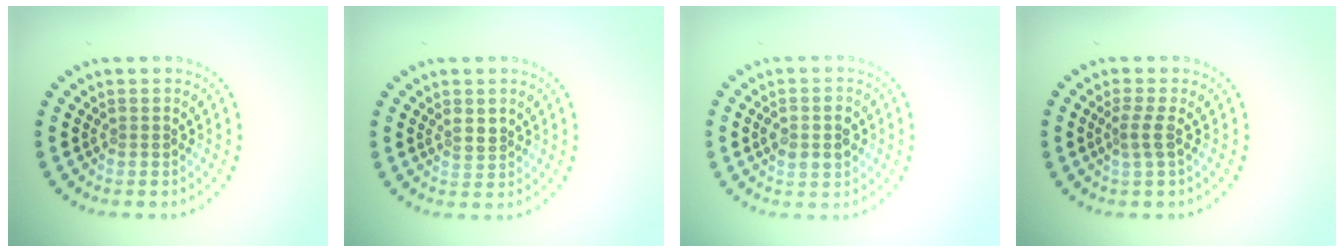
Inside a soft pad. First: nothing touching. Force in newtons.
{"total": 1.4, "press": 1.2, "slide": 0.8}
{"total": 2.6, "press": 2.6, "slide": 0.2}
{"total": 1.8, "press": 1.3, "slide": 1.3}